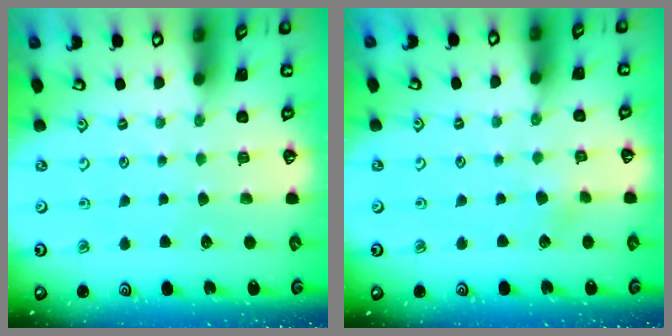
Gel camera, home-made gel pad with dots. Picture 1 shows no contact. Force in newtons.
{"total": 1.9, "press": 1.9, "slide": 0.2}